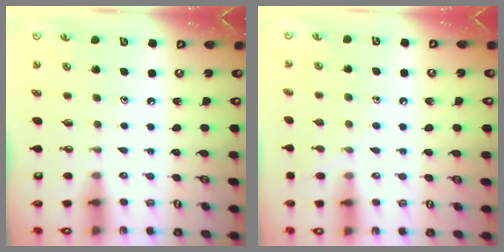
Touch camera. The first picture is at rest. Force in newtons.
{"total": 7.7, "press": 7.6, "slide": 0.8}